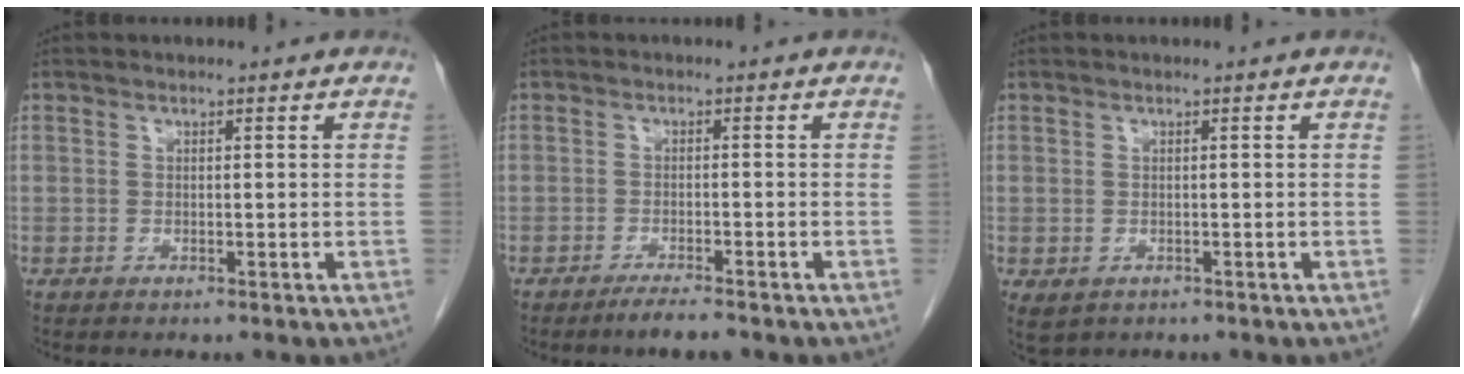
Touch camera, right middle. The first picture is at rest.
{"total": 3.0, "force": [-2.4, 0.0, 1.7], "torque": [-0.040, -0.008, -0.041]}
{"total": 2.4, "force": [-1.1, 1.7, 1.2], "torque": [-0.018, -0.004, -0.005]}